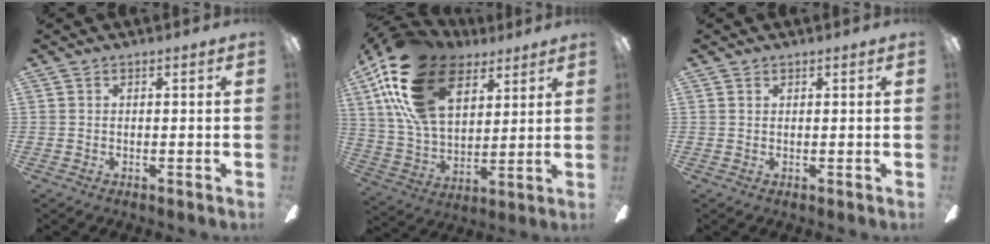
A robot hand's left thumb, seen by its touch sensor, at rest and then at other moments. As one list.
[{"total": 23.4, "force": [12.1, 13.8, 14.6], "torque": [-0.305, -0.035, 0.219]}, {"total": 0.7, "force": [0.5, 0.4, 0.2], "torque": [-0.003, 0.003, 0.009]}]